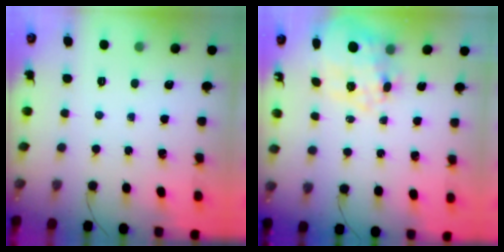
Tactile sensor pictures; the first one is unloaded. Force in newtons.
{"total": 10.8, "press": 10.5, "slide": 2.7}